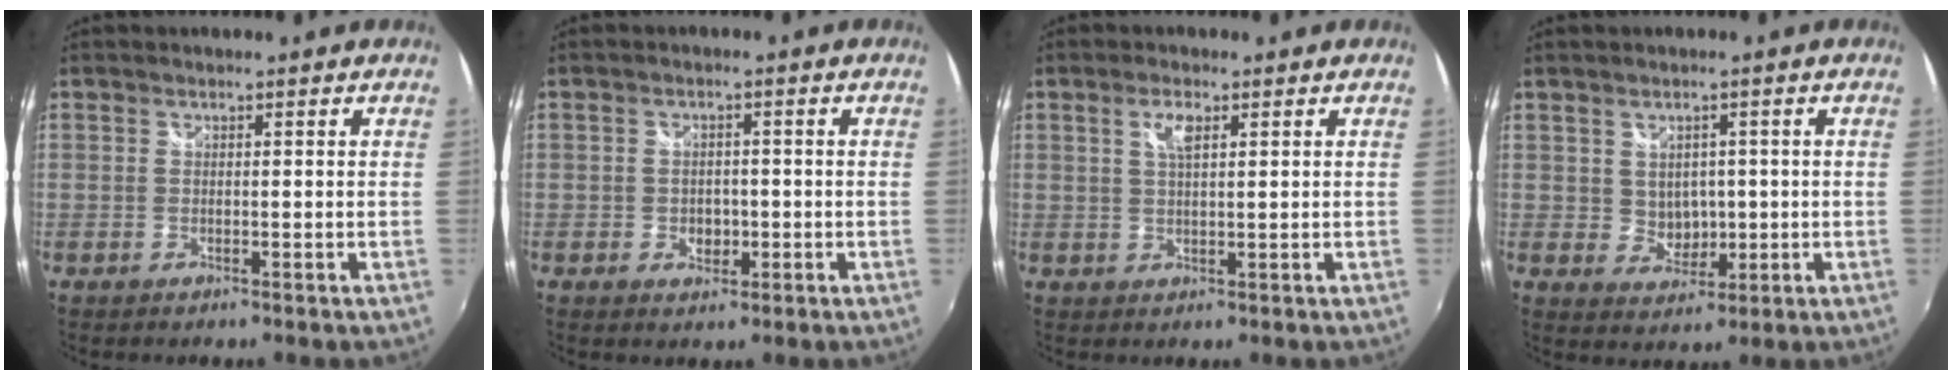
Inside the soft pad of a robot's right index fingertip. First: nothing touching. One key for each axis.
{"total": 3.6, "fx": -1.0, "fy": 2.9, "fz": 2.0, "tx": -0.035, "ty": 0.002, "tz": -0.014}
{"total": 3.0, "fx": 1.3, "fy": 1.0, "fz": 2.5, "tx": -0.047, "ty": 0.002, "tz": 0.023}
{"total": 4.3, "fx": 0.4, "fy": 3.8, "fz": 1.9, "tx": -0.031, "ty": 0.005, "tz": 0.015}